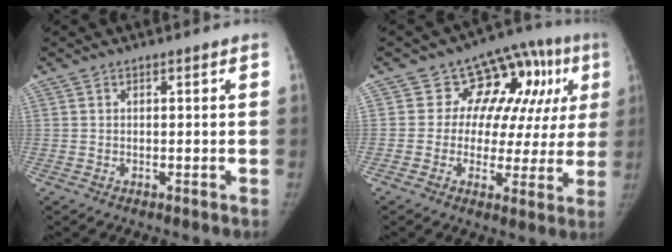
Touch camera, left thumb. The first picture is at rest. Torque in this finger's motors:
{"motor_torque": [-0.22, 0.36, -0.12, -0.07, -0.02]}